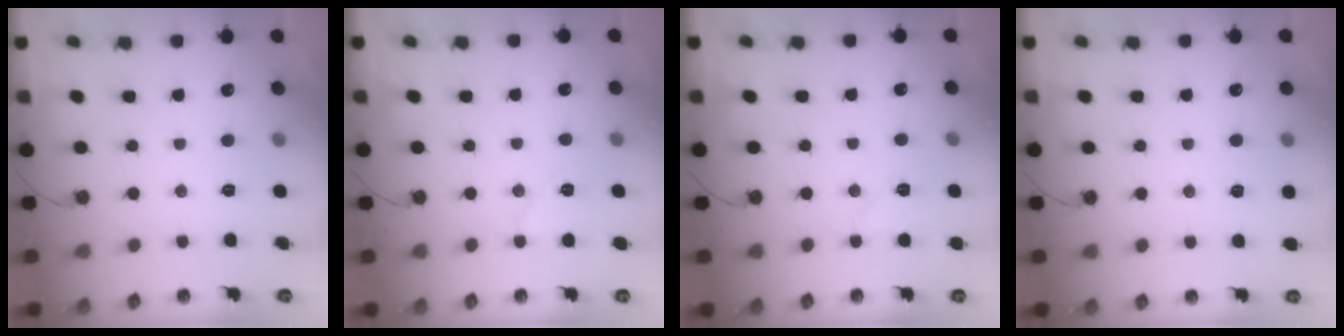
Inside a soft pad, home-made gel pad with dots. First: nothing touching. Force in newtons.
{"total": 6.3, "press": 5.8, "slide": 2.5}
{"total": 5.2, "press": 5.1, "slide": 0.9}
{"total": 4.1, "press": 3.3, "slide": 2.5}